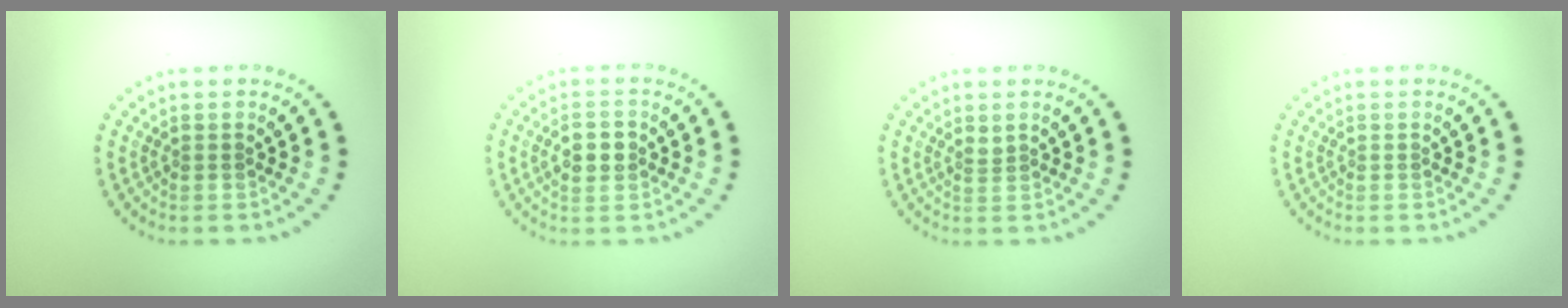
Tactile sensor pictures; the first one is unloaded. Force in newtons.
{"total": 2.6, "press": 2.6, "slide": 0.1}
{"total": 1.0, "press": 0.6, "slide": 0.8}
{"total": 0.0}